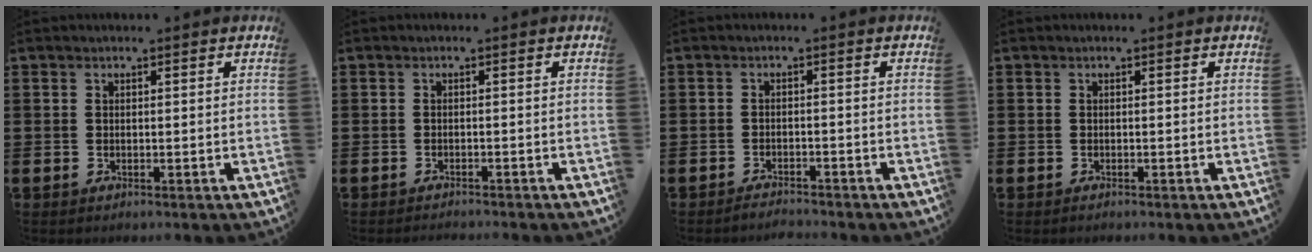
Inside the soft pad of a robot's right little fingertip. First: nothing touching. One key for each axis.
{"total": 0.8, "fx": -0.8, "fy": -0.1, "fz": 0.0, "tx": -0.001, "ty": 0.000, "tz": -0.016}
{"total": 1.6, "fx": -1.6, "fy": -0.1, "fz": -0.1, "tx": -0.003, "ty": 0.005, "tz": -0.033}
{"total": 0.0}